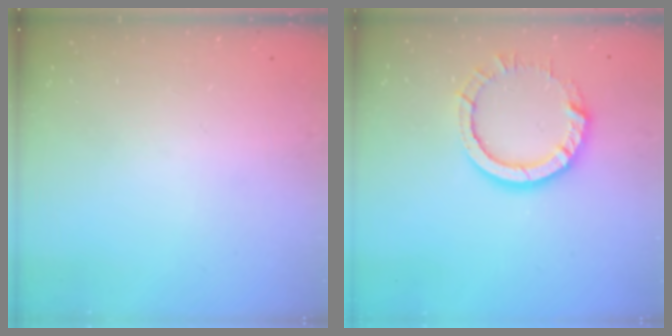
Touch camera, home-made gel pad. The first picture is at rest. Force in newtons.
{"total": 9.8, "press": 9.8, "slide": 0.4}